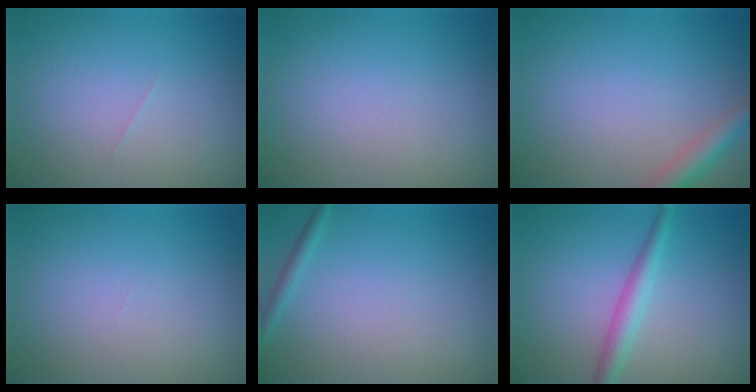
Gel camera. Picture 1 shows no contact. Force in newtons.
{"total": 0.0}
{"total": 2.9, "press": 2.9, "slide": 0.1}
{"total": 0.0}
{"total": 1.0, "press": 1.0, "slide": 0.0}
{"total": 2.4, "press": 2.4, "slide": 0.0}